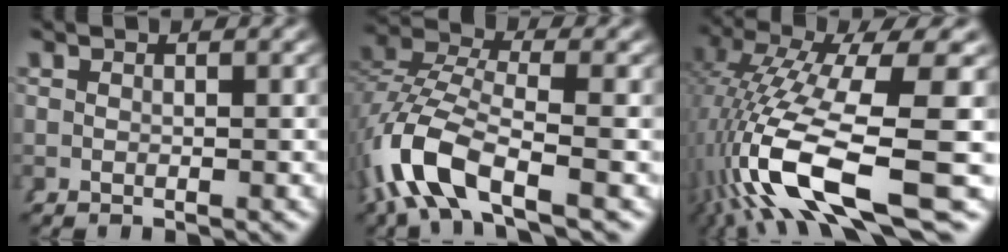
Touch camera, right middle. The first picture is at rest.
{"total": 6.2, "force": [-2.4, 3.1, 4.8], "torque": [-0.126, -0.018, -0.031]}
{"total": 12.8, "force": [-3.1, 5.5, 11.1], "torque": [-0.217, -0.033, -0.024]}